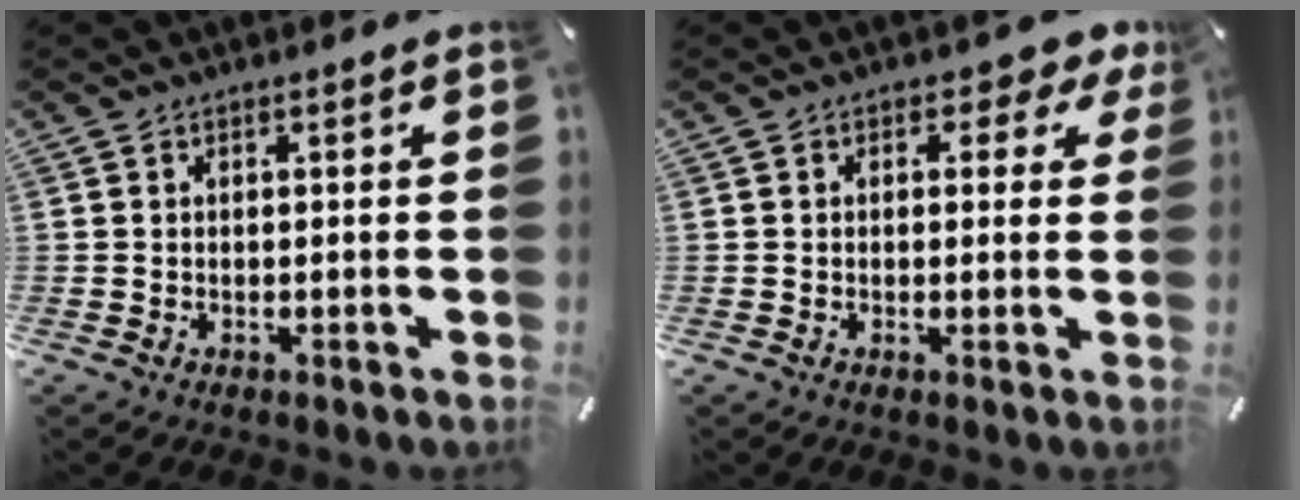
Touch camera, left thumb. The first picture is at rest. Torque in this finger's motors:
{"motor_torque": [0.05, -0.20, -0.01, -0.07, 0.01]}